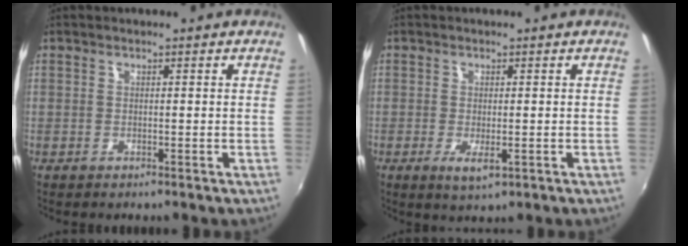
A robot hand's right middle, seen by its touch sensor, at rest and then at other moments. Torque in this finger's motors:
{"motor_torque": [0.14, -0.14, 0.04, 0.01]}